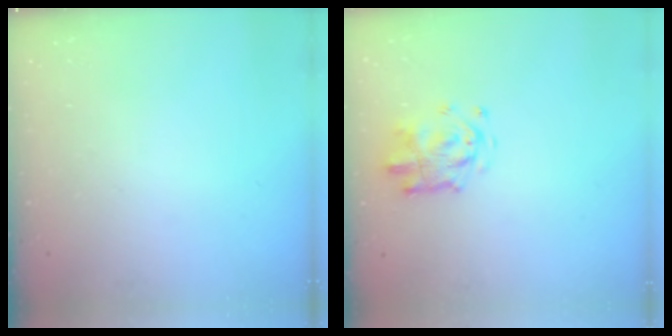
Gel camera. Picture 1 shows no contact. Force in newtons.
{"total": 4.3, "press": 4.3, "slide": 0.3}